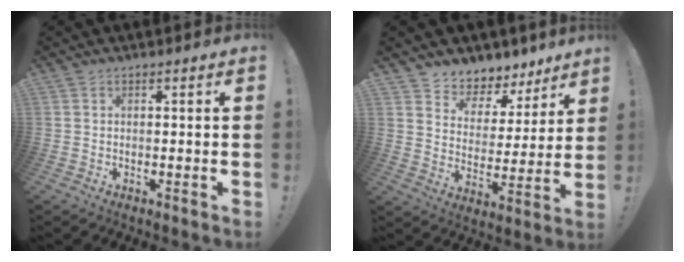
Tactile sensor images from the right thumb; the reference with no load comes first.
{"total": 7.3, "force": [5.7, 4.4, 1.1], "torque": [-0.020, -0.060, 0.108]}